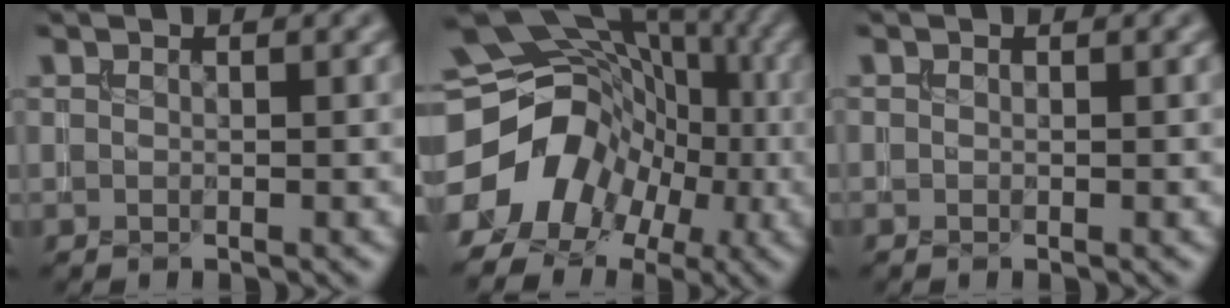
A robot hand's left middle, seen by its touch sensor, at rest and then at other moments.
{"total": 14.4, "force": [-3.5, 11.9, 7.1], "torque": [-0.124, -0.008, -0.074]}
{"total": 0.0}